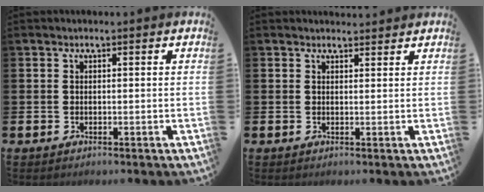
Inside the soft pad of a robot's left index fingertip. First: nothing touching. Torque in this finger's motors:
{"motor_torque": [0.29, -1.45, -0.03, -0.02]}